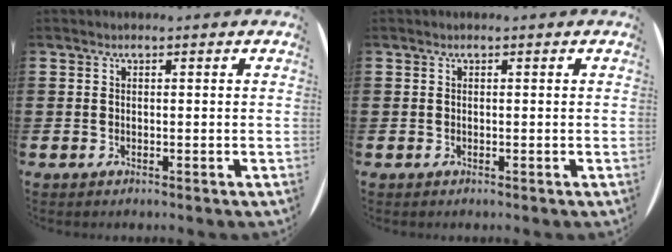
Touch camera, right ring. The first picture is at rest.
{"total": 0.0}